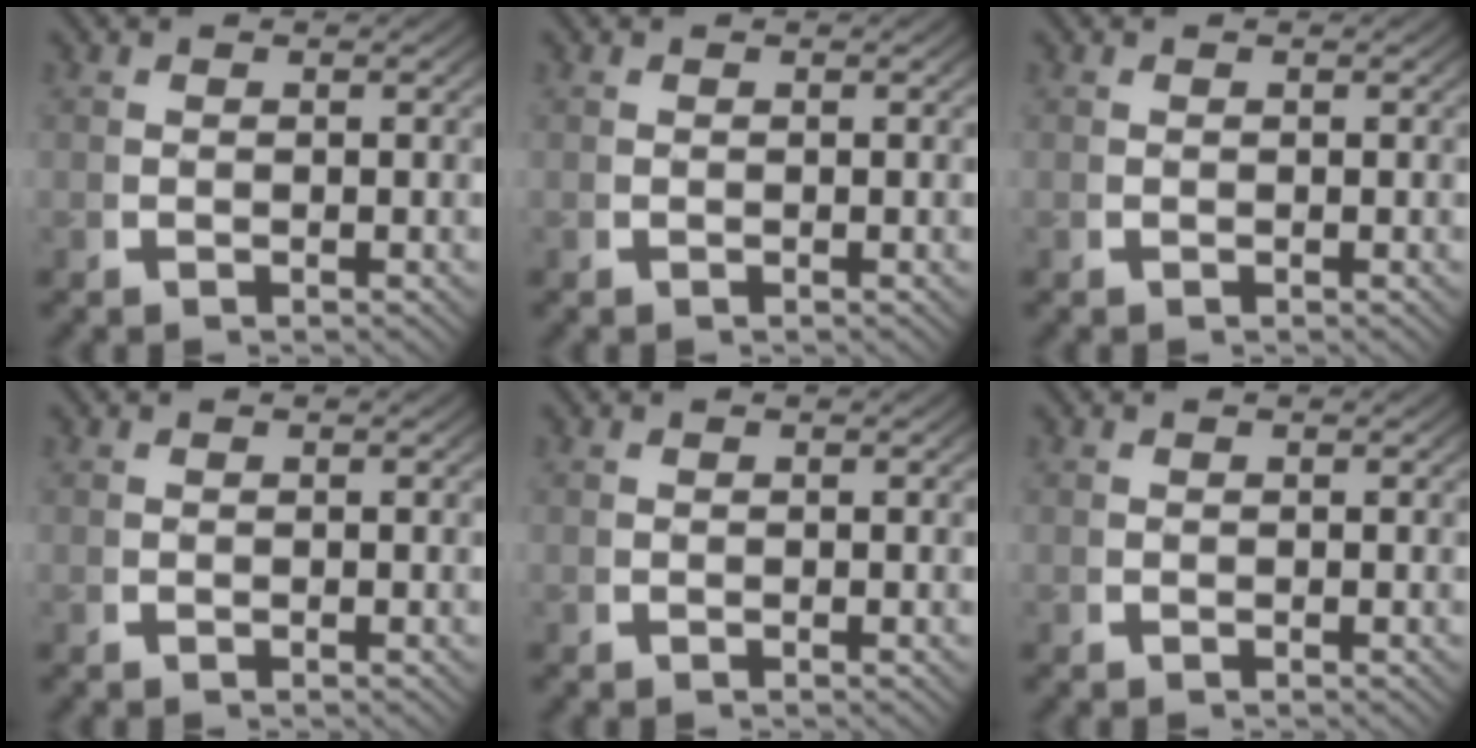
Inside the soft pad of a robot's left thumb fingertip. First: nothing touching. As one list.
[{"total": 0.0}, {"total": 0.0}, {"total": 0.0}, {"total": 0.0}, {"total": 0.0}]